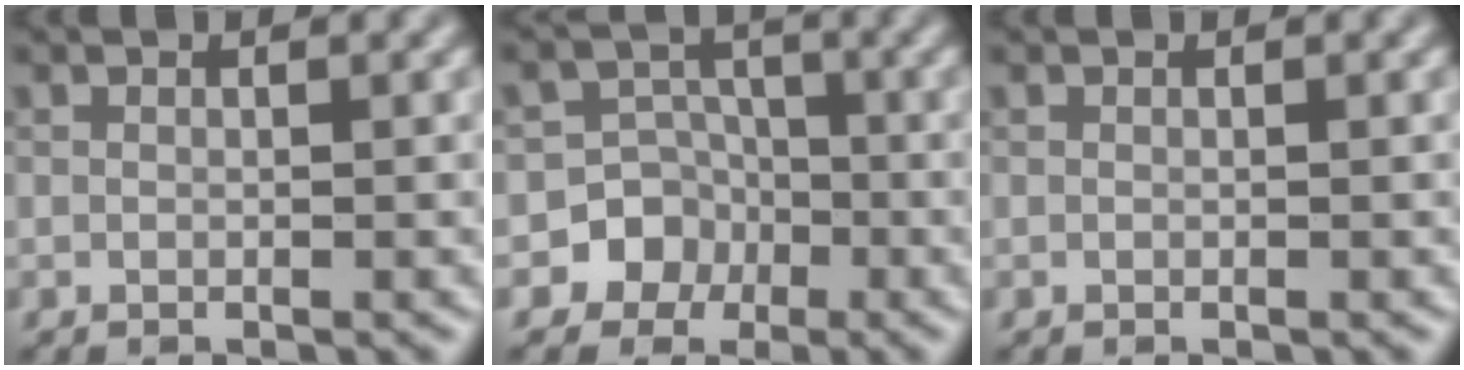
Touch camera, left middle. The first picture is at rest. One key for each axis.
{"total": 6.3, "fx": -2.7, "fy": 5.7, "fz": 0.4, "tx": 0.028, "ty": 0.008, "tz": -0.064}
{"total": 0.0}